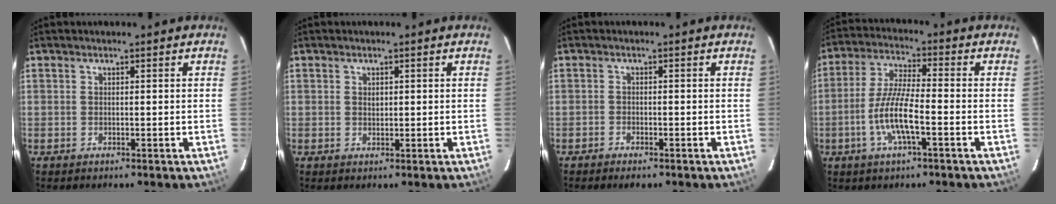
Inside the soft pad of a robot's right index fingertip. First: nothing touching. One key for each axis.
{"total": 1.2, "fx": 0.3, "fy": 1.0, "fz": 0.7, "tx": -0.012, "ty": 0.003, "tz": 0.005}
{"total": 2.3, "fx": -1.8, "fy": 0.9, "fz": 1.1, "tx": -0.032, "ty": -0.002, "tz": -0.034}
{"total": 9.5, "fx": -3.4, "fy": 1.8, "fz": 8.7, "tx": -0.179, "ty": -0.003, "tz": -0.067}